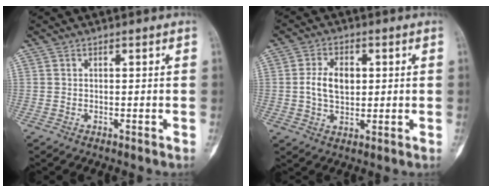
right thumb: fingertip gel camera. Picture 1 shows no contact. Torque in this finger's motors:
{"motor_torque": [0.01, 0.02, 0.43, -0.25, 0.02]}